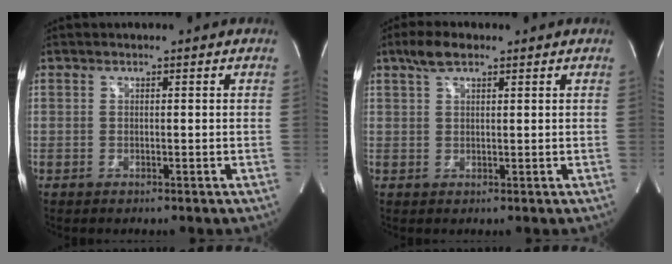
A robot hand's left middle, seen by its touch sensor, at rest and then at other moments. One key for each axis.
{"total": 3.8, "fx": 2.6, "fy": 1.3, "fz": 2.5, "tx": -0.057, "ty": 0.014, "tz": 0.051}